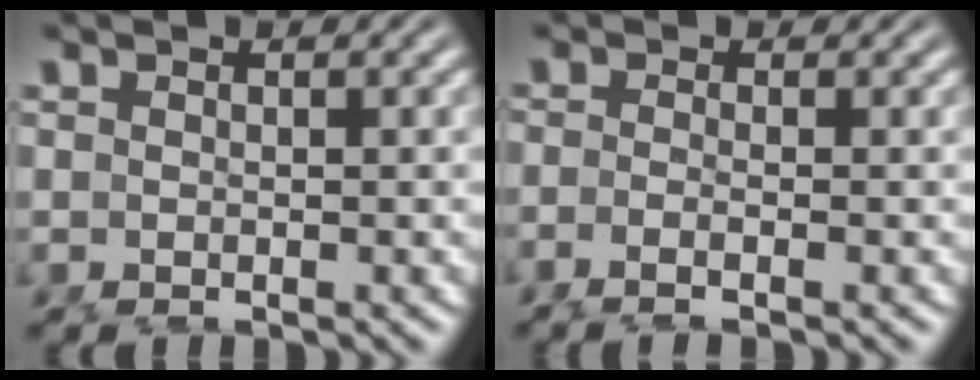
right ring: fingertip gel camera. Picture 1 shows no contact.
{"total": 2.4, "force": [-1.7, 0.3, 1.7], "torque": [-0.037, -0.002, -0.034]}